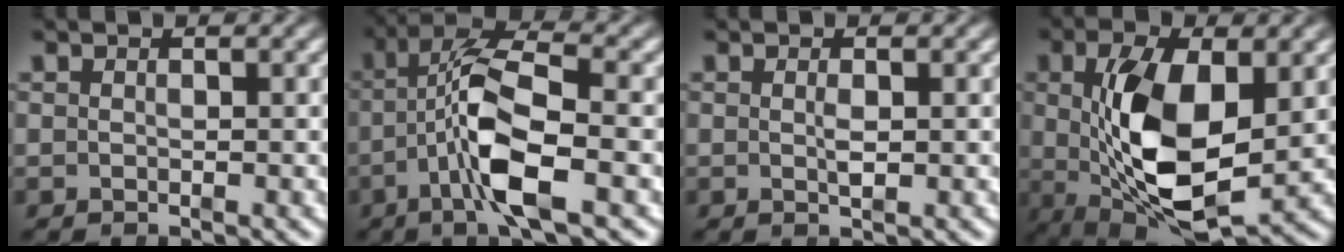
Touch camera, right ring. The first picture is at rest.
{"total": 7.9, "force": [0.3, 3.6, 7.0], "torque": [-0.125, -0.007, 0.001]}
{"total": 1.0, "force": [-0.2, 0.0, 1.0], "torque": [-0.015, 0.001, -0.002]}
{"total": 11.5, "force": [-0.3, 6.4, 9.6], "torque": [-0.179, -0.037, 0.016]}